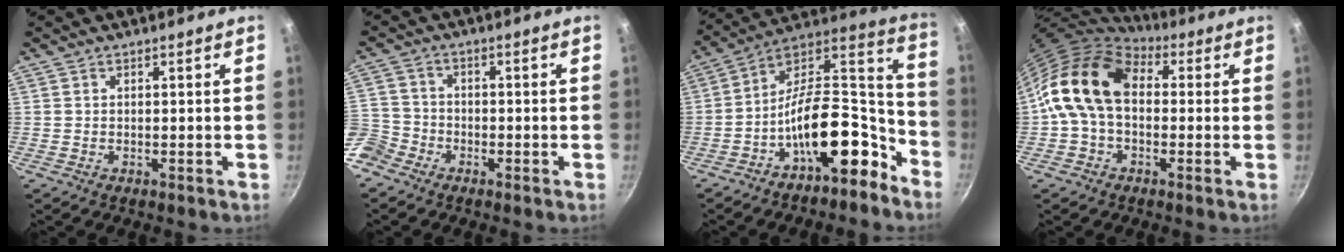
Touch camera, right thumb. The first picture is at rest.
{"total": 8.7, "force": [-4.9, 6.7, 2.9], "torque": [-0.061, 0.052, -0.110]}
{"total": 19.3, "force": [-10.2, 8.9, 13.8], "torque": [-0.158, 0.115, -0.174]}
{"total": 13.7, "force": [1.5, 9.5, 9.8], "torque": [-0.155, 0.021, 0.007]}